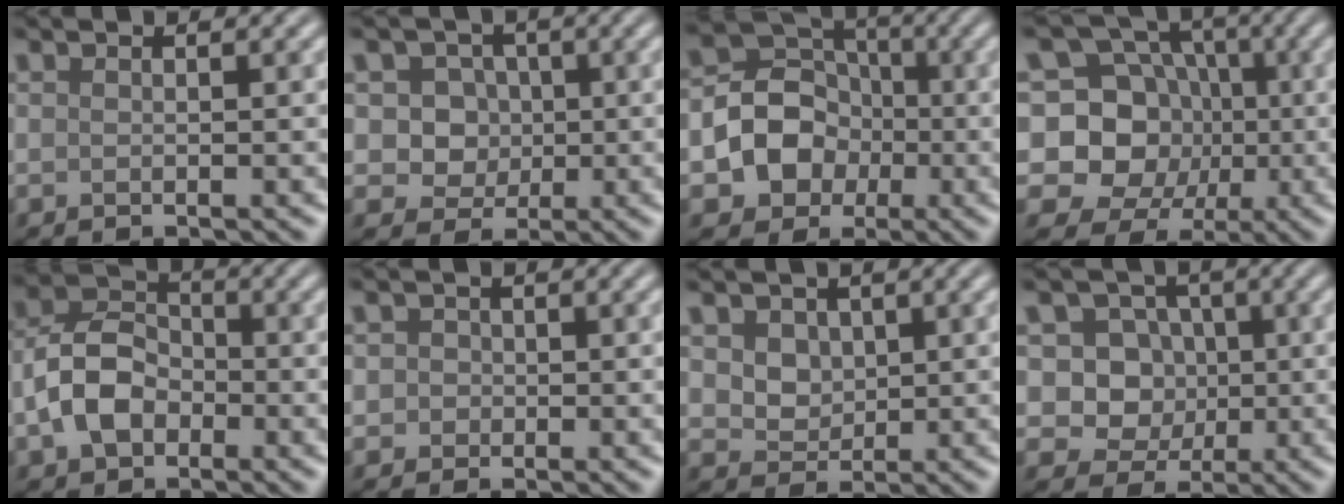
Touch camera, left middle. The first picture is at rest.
{"total": 6.2, "force": [1.8, 5.4, 2.6], "torque": [-0.026, 0.028, 0.010]}
{"total": 6.0, "force": [-1.1, 5.3, 2.6], "torque": [-0.019, 0.004, -0.039]}
{"total": 11.5, "force": [0.7, 10.5, 4.6], "torque": [-0.105, 0.044, -0.019]}
{"total": 5.4, "force": [-1.5, 3.9, 3.4], "torque": [-0.075, 0.008, -0.035]}
{"total": 2.6, "force": [0.7, 2.4, 0.8], "torque": [0.016, 0.020, -0.017]}
{"total": 5.0, "force": [2.3, 3.8, 2.4], "torque": [-0.049, 0.015, 0.033]}
{"total": 8.2, "force": [2.0, 7.4, 3.0], "torque": [-0.059, 0.029, 0.025]}